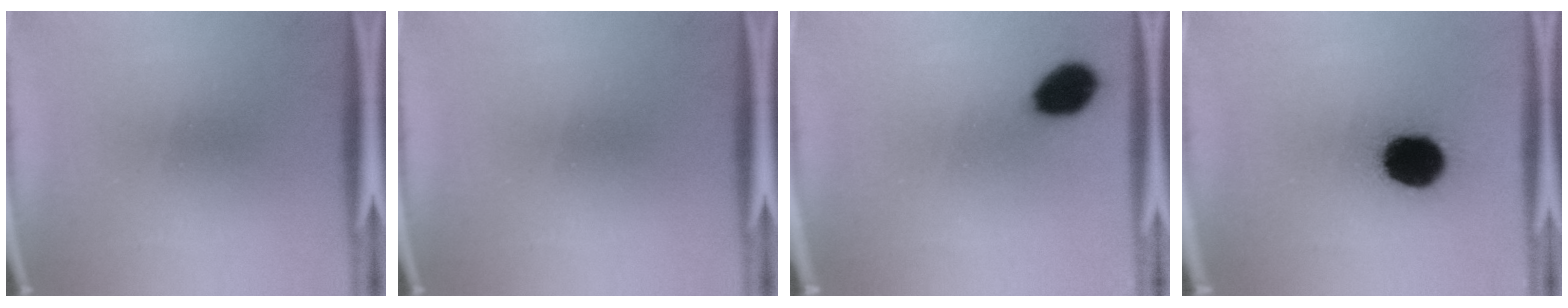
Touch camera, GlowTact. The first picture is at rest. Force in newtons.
{"total": 0.0}
{"total": 8.0}
{"total": 14.4}